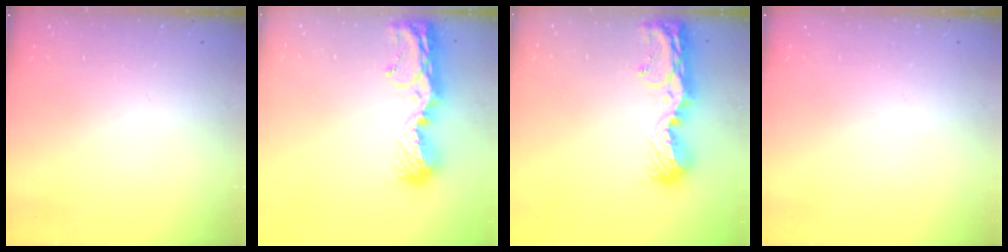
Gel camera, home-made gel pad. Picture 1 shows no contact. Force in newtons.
{"total": 12.3, "press": 12.3, "slide": 1.3}
{"total": 12.3, "press": 12.3, "slide": 1.3}
{"total": 0.0}